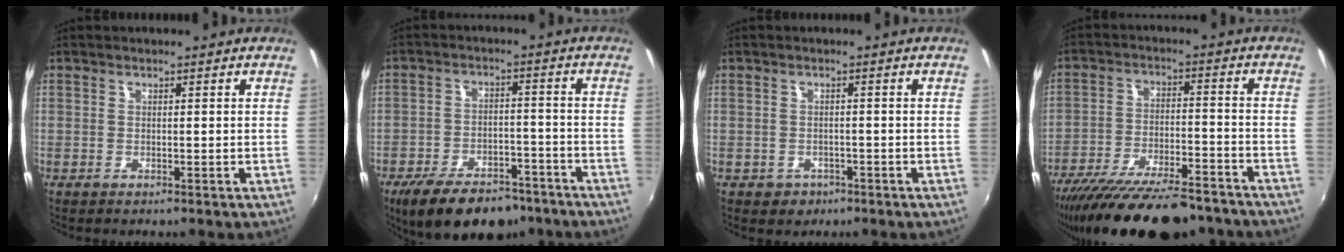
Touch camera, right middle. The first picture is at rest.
{"total": 15.8, "force": [-11.7, 7.0, 8.0], "torque": [-0.162, -0.010, -0.170]}
{"total": 2.9, "force": [-1.3, 2.4, 0.7], "torque": [-0.022, -0.001, -0.016]}
{"total": 23.0, "force": [-19.3, 5.9, 11.0], "torque": [-0.205, -0.037, -0.284]}